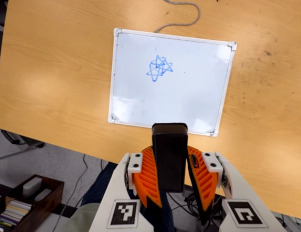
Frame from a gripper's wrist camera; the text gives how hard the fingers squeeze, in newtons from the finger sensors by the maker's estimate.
{"total": 9.9, "left": 8.4, "right": 11.4}